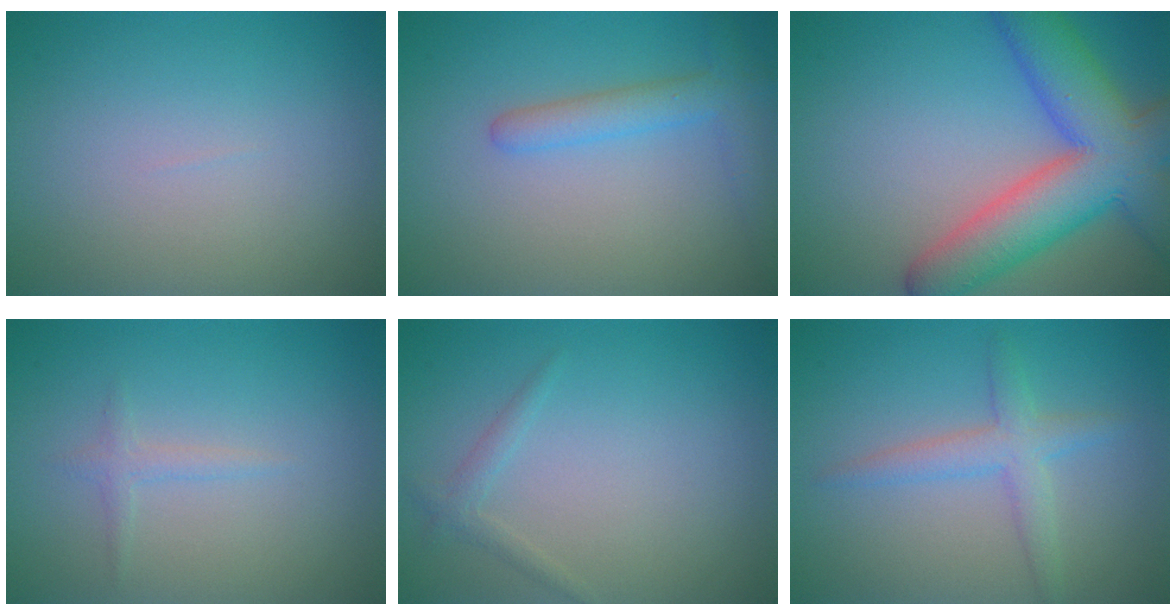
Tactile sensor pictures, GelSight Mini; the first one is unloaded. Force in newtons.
{"total": 2.9, "press": 2.9, "slide": 0.2}
{"total": 10.4, "press": 10.4, "slide": 0.4}
{"total": 1.0, "press": 1.0, "slide": 0.1}
{"total": 1.1, "press": 1.1, "slide": 0.1}
{"total": 2.7, "press": 2.7, "slide": 0.1}